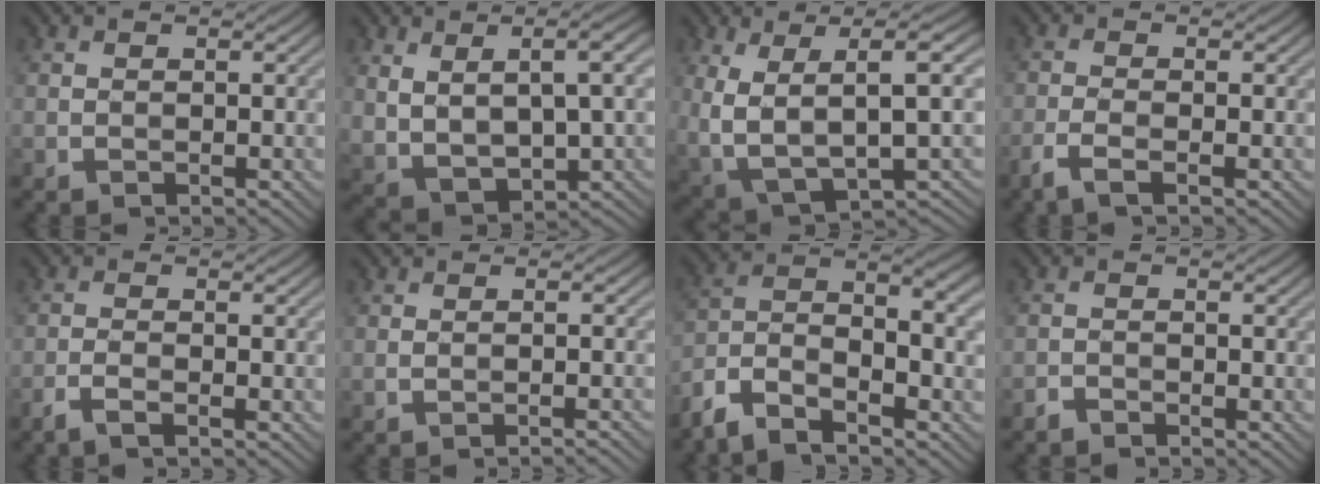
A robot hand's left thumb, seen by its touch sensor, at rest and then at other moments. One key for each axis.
{"total": 8.7, "fx": 2.2, "fy": 3.9, "fz": 7.4, "tx": -0.165, "ty": -0.010, "tz": 0.050}
{"total": 10.0, "fx": 1.5, "fy": 3.8, "fz": 9.1, "tx": -0.207, "ty": -0.006, "tz": 0.033}
{"total": 2.8, "fx": -1.8, "fy": 0.5, "fz": 2.1, "tx": -0.049, "ty": -0.002, "tz": -0.046}
{"total": 2.1, "fx": -1.5, "fy": 0.3, "fz": 1.5, "tx": -0.032, "ty": 0.000, "tz": -0.038}
{"total": 1.8, "fx": -0.8, "fy": 0.3, "fz": 1.6, "tx": -0.016, "ty": 0.008, "tz": -0.024}
{"total": 9.4, "fx": -5.4, "fy": 3.7, "fz": 6.8, "tx": -0.126, "ty": -0.005, "tz": -0.120}
{"total": 1.4, "fx": -1.3, "fy": 0.3, "fz": 0.3, "tx": -0.006, "ty": -0.001, "tz": -0.029}